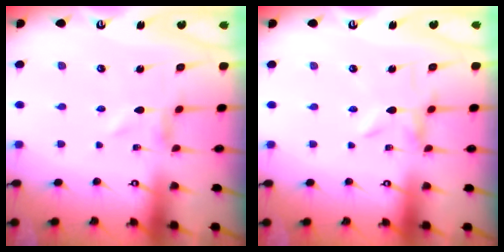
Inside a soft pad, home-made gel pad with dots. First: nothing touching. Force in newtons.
{"total": 1.6, "press": 1.6, "slide": 0.3}